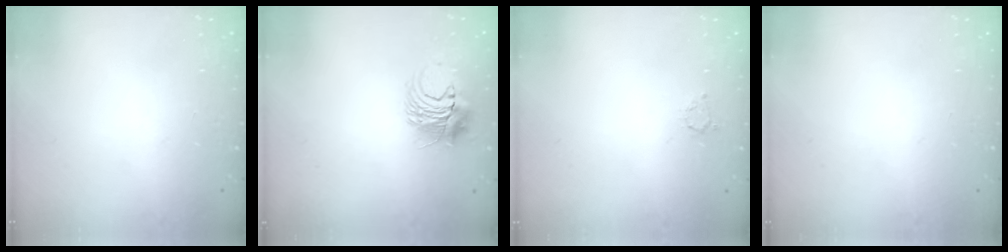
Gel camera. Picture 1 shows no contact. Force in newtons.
{"total": 9.0, "press": 9.0, "slide": 0.5}
{"total": 2.5, "press": 2.5, "slide": 0.4}
{"total": 0.0}